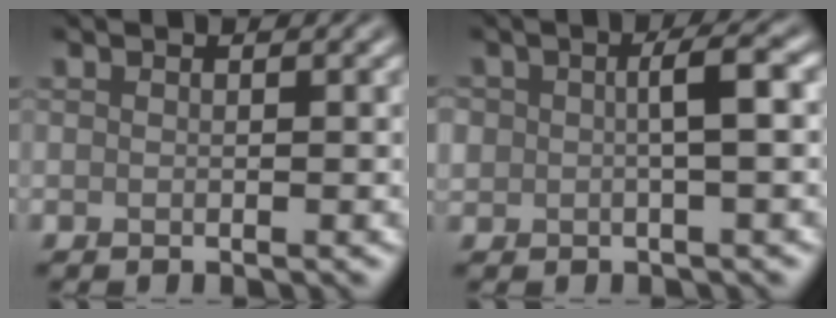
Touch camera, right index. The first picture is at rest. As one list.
[{"total": 2.7, "force": [0.1, 0.9, 2.5], "torque": [-0.047, 0.007, 0.000]}]